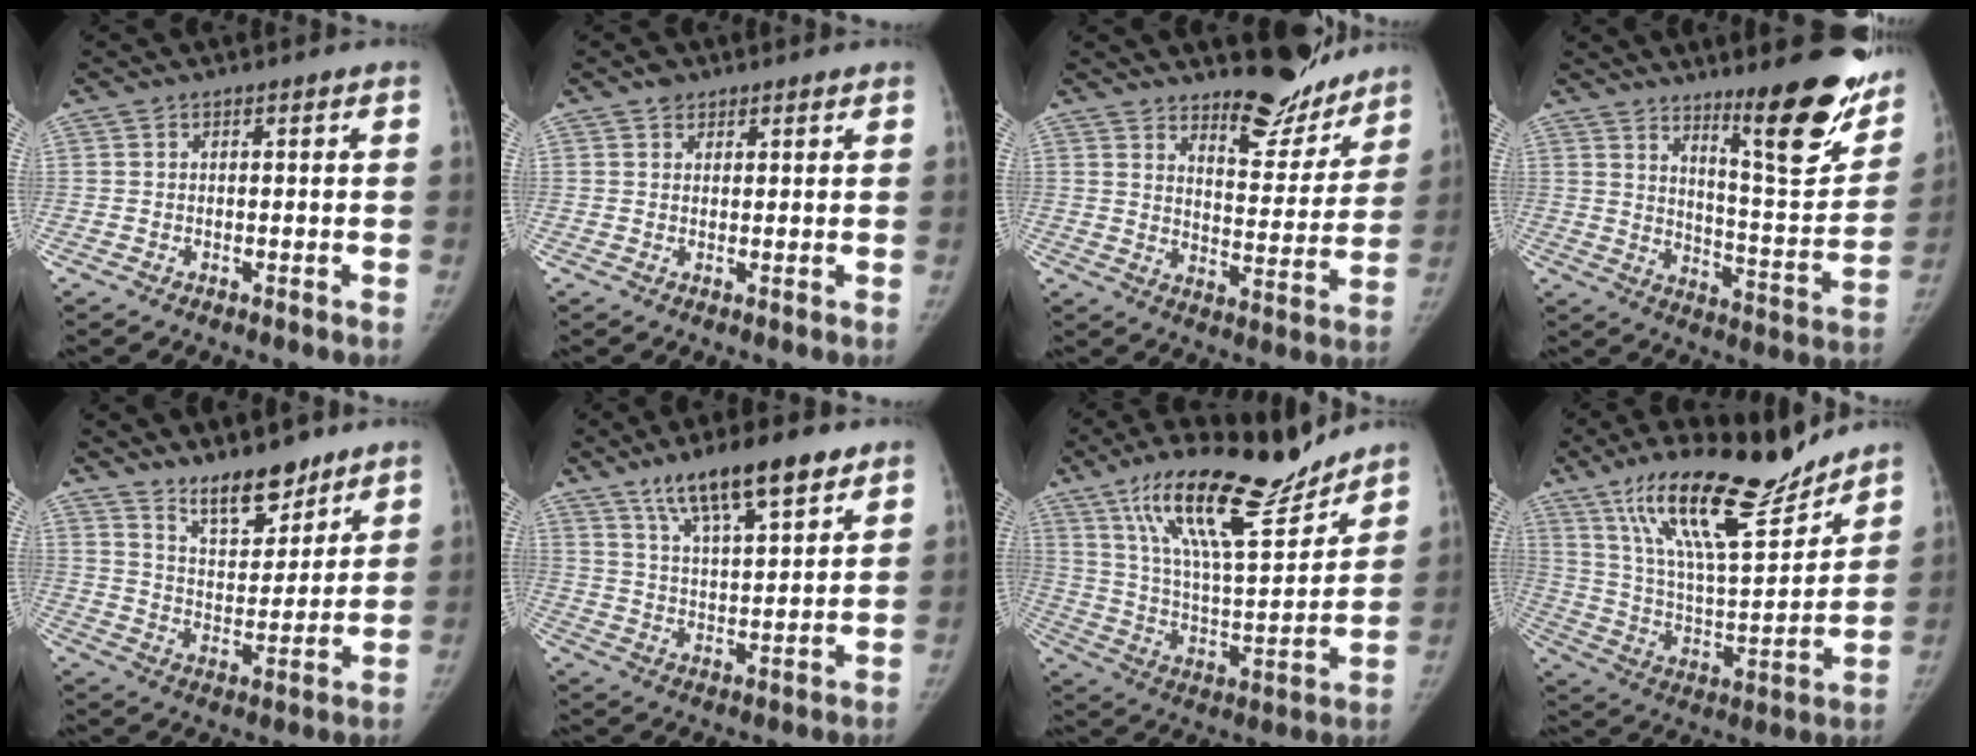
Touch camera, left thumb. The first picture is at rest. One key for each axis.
{"total": 2.3, "fx": 1.6, "fy": 1.5, "fz": 0.6, "tx": 0.006, "ty": -0.007, "tz": 0.021}
{"total": 12.8, "fx": 11.1, "fy": 4.4, "fz": 4.7, "tx": -0.023, "ty": -0.097, "tz": 0.161}
{"total": 20.2, "fx": 12.9, "fy": 4.3, "fz": 15.0, "tx": -0.160, "ty": -0.094, "tz": 0.194}
{"total": 11.2, "fx": 8.9, "fy": 4.3, "fz": 5.2, "tx": -0.055, "ty": -0.072, "tz": 0.158}
{"total": 14.3, "fx": 9.5, "fy": 4.1, "fz": 9.8, "tx": -0.140, "ty": -0.039, "tz": 0.164}
{"total": 21.2, "fx": 15.7, "fy": 5.5, "fz": 13.2, "tx": -0.186, "ty": -0.079, "tz": 0.272}
{"total": 22.5, "fx": 16.6, "fy": 5.9, "fz": 13.9, "tx": -0.201, "ty": -0.081, "tz": 0.291}